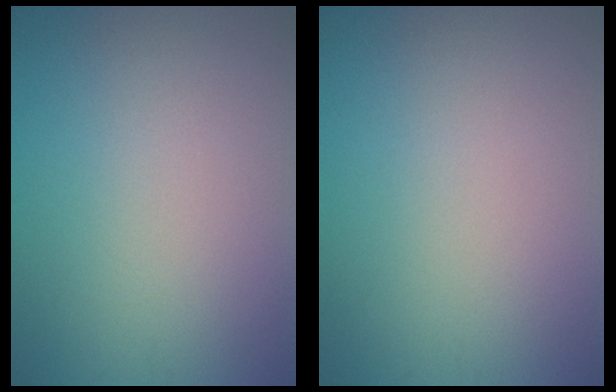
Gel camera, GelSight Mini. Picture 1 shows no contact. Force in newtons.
{"total": 0.0}